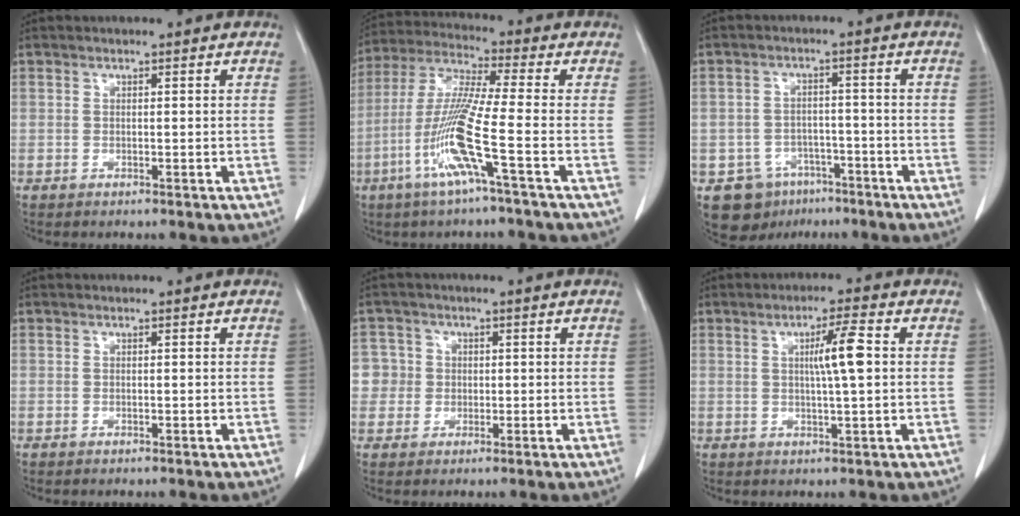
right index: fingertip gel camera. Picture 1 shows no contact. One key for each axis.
{"total": 11.9, "fx": -4.3, "fy": -1.0, "fz": 11.0, "tx": -0.229, "ty": -0.010, "tz": -0.095}
{"total": 7.7, "fx": -4.6, "fy": 5.9, "fz": 1.6, "tx": -0.028, "ty": 0.011, "tz": -0.062}
{"total": 0.0}
{"total": 4.1, "fx": 0.2, "fy": 4.1, "fz": -0.1, "tx": 0.016, "ty": 0.013, "tz": 0.002}
{"total": 5.7, "fx": 0.9, "fy": -0.1, "fz": 5.6, "tx": -0.095, "ty": 0.001, "tz": 0.014}